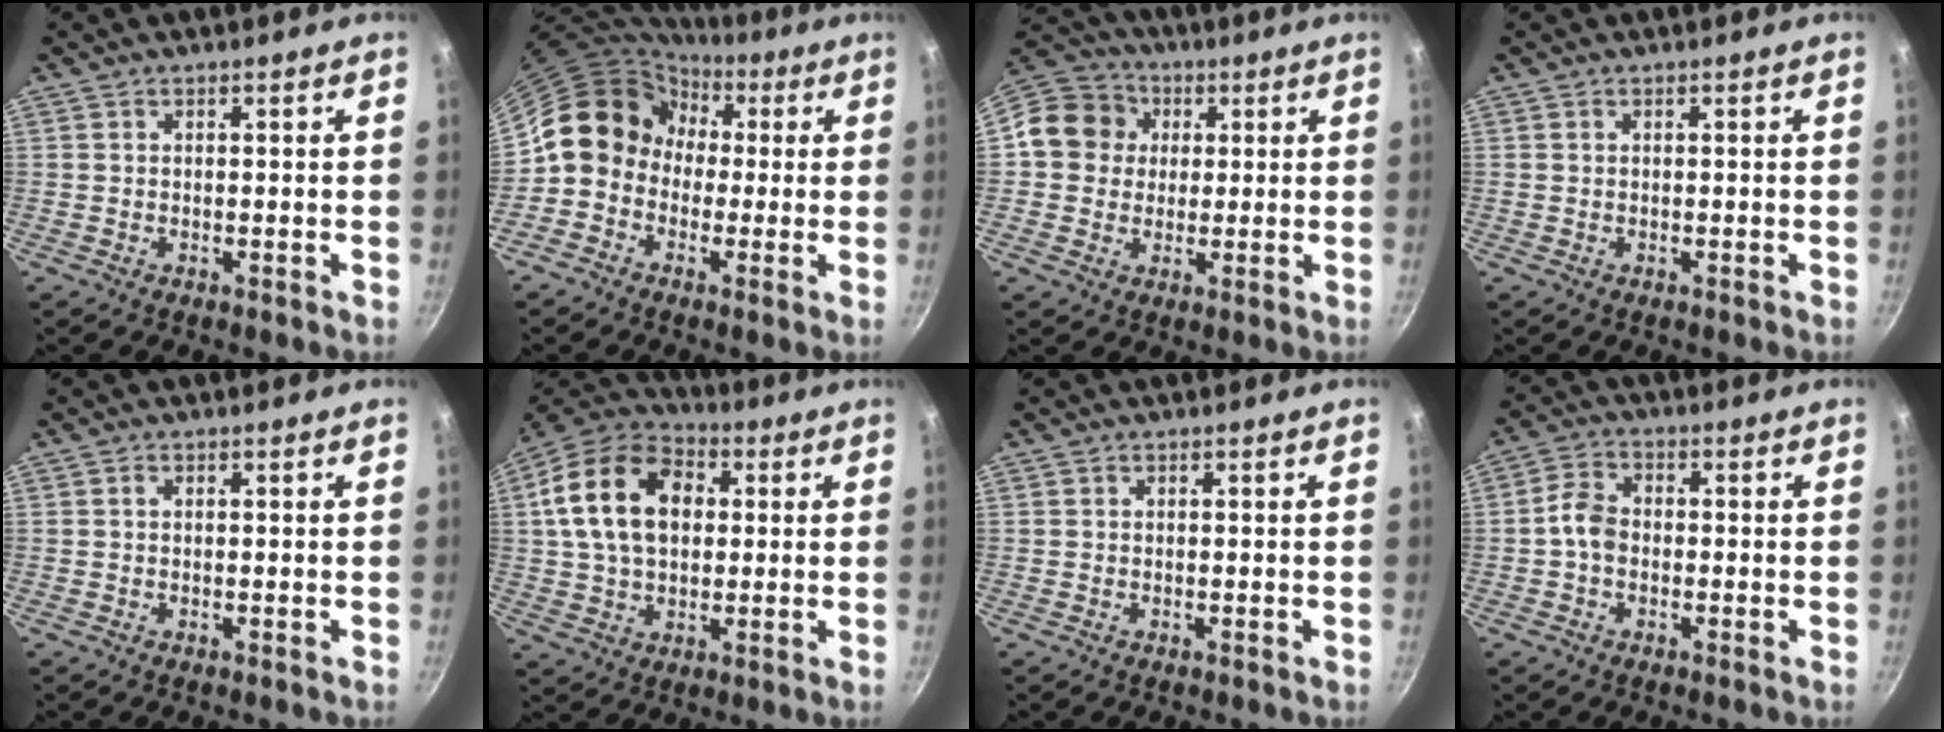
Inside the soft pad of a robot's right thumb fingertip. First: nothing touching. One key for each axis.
{"total": 11.4, "fx": 0.9, "fy": 10.1, "fz": 5.3, "tx": -0.050, "ty": 0.031, "tz": -0.009}
{"total": 11.0, "fx": 1.7, "fy": 10.0, "fz": 4.2, "tx": -0.048, "ty": 0.018, "tz": 0.011}
{"total": 0.0}
{"total": 0.5, "fx": 0.1, "fy": 0.4, "fz": 0.4, "tx": -0.007, "ty": 0.003, "tz": 0.001}
{"total": 17.2, "fx": 3.2, "fy": 12.0, "fz": 11.9, "tx": -0.191, "ty": 0.023, "tz": 0.040}
{"total": 0.0}
{"total": 4.7, "fx": -0.9, "fy": 3.5, "fz": 3.1, "tx": -0.051, "ty": 0.021, "tz": -0.028}